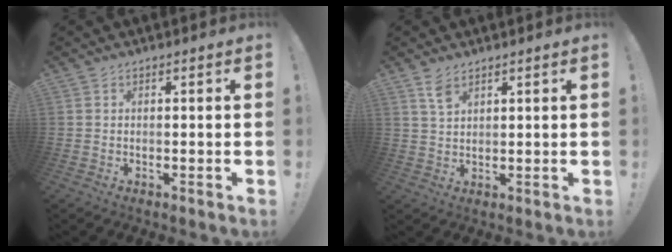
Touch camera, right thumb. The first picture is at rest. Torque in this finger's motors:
{"motor_torque": [-0.05, 0.13, 0.22, 0.49, 0.00]}